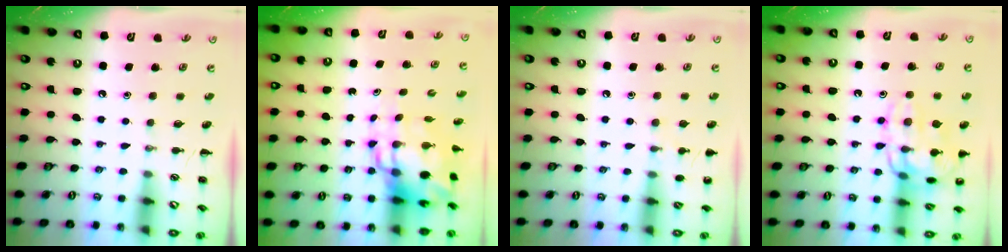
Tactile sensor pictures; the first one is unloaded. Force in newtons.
{"total": 11.0, "press": 10.6, "slide": 3.0}
{"total": 6.6, "press": 6.4, "slide": 1.9}
{"total": 15.8, "press": 15.7, "slide": 0.6}